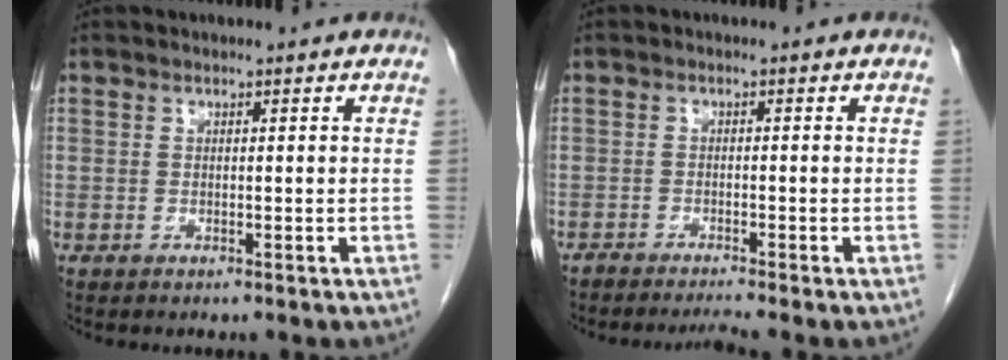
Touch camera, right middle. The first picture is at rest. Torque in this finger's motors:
{"motor_torque": [0.03, -0.02, 0.00, 0.00]}